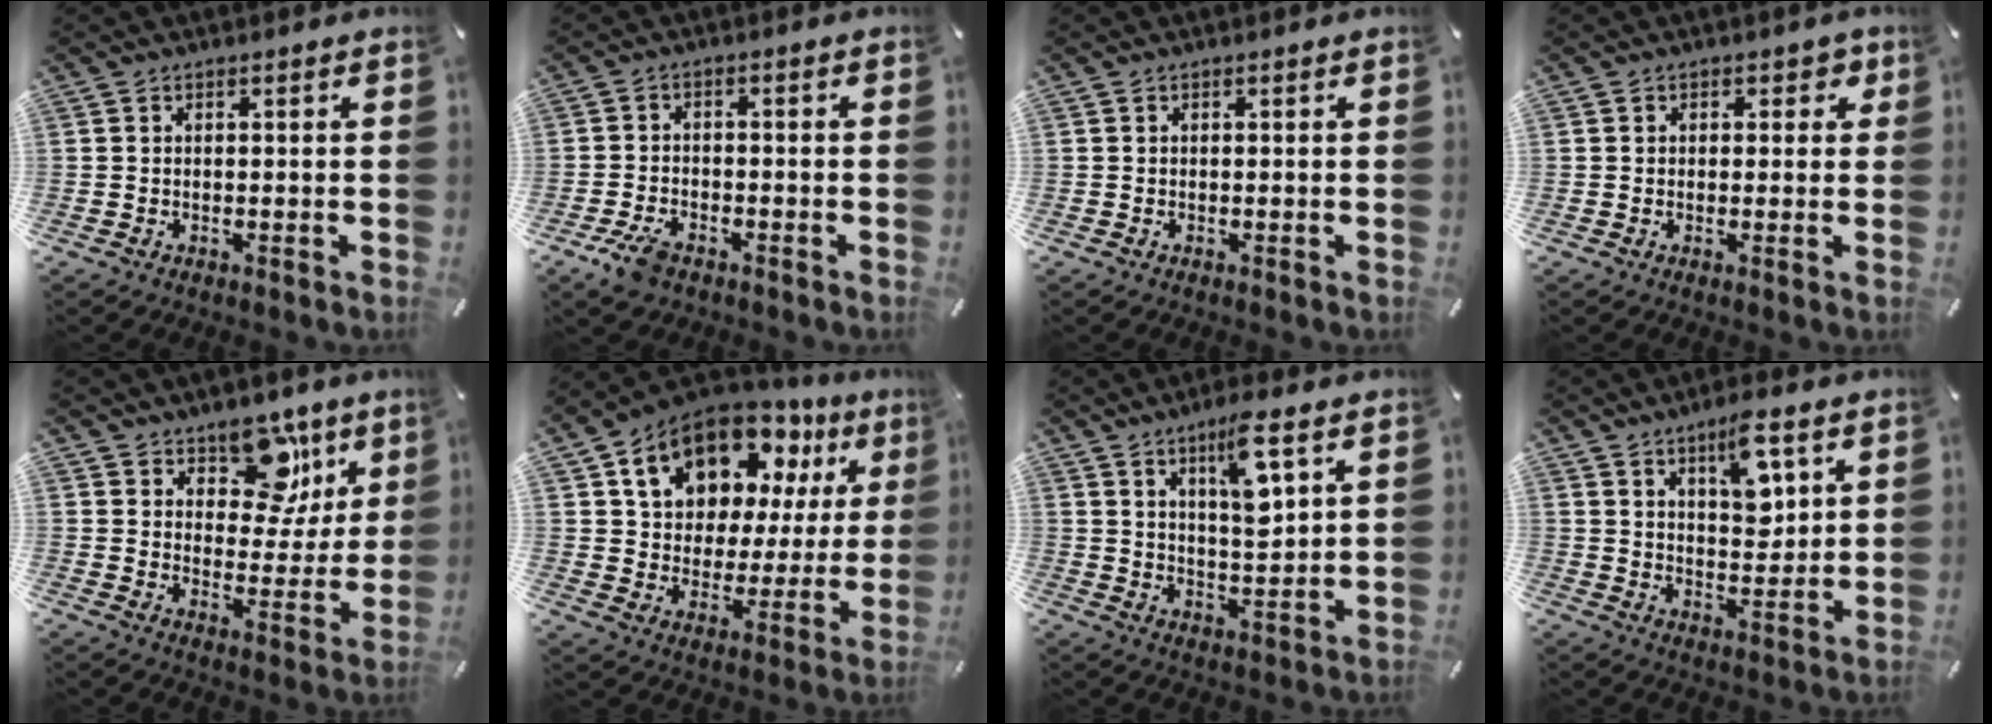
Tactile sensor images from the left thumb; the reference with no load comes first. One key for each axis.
{"total": 5.0, "fx": -3.2, "fy": 2.7, "fz": 2.7, "tx": -0.067, "ty": 0.013, "tz": -0.065}
{"total": 0.0}
{"total": 2.2, "fx": 0.6, "fy": 1.7, "fz": 1.3, "tx": -0.002, "ty": -0.002, "tz": 0.003}
{"total": 14.6, "fx": 8.8, "fy": 9.3, "fz": 7.0, "tx": -0.078, "ty": -0.062, "tz": 0.156}
{"total": 16.8, "fx": 10.6, "fy": 10.7, "fz": 7.5, "tx": -0.135, "ty": -0.061, "tz": 0.191}
{"total": 9.7, "fx": 5.6, "fy": 2.5, "fz": 7.5, "tx": -0.126, "ty": -0.028, "tz": 0.091}
{"total": 10.1, "fx": 5.8, "fy": 4.4, "fz": 7.0, "tx": -0.094, "ty": -0.031, "tz": 0.093}